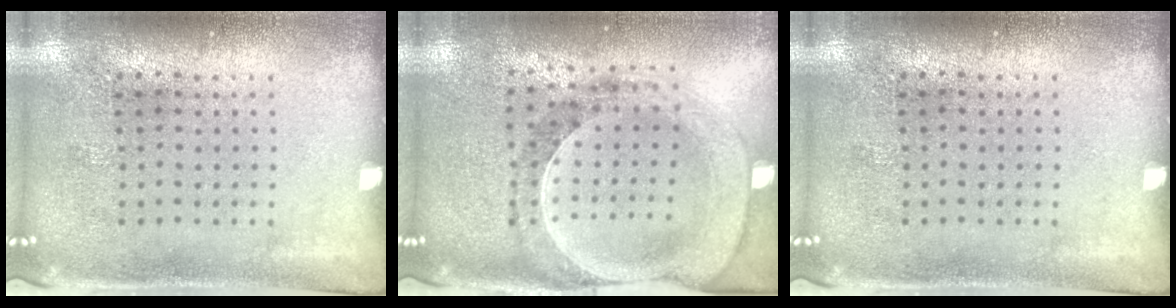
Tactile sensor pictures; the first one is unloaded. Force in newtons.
{"total": 1.5, "press": 1.4, "slide": 0.3}
{"total": 0.0}